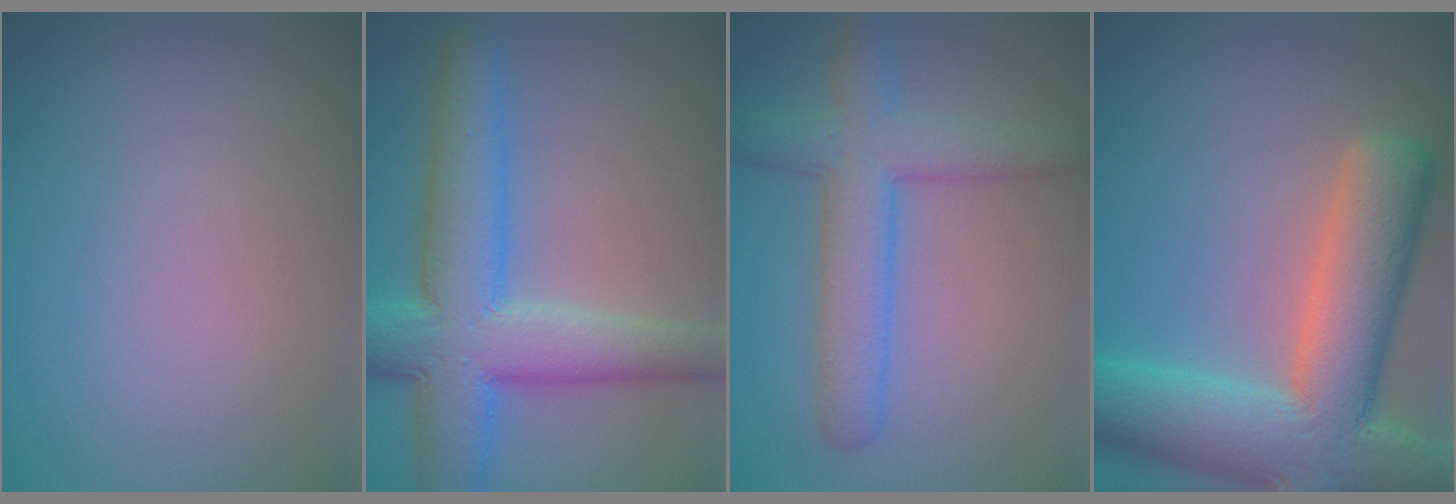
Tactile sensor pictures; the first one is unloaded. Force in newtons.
{"total": 9.3, "press": 9.3, "slide": 0.3}
{"total": 5.3, "press": 5.3, "slide": 0.2}
{"total": 12.6, "press": 12.6, "slide": 1.1}